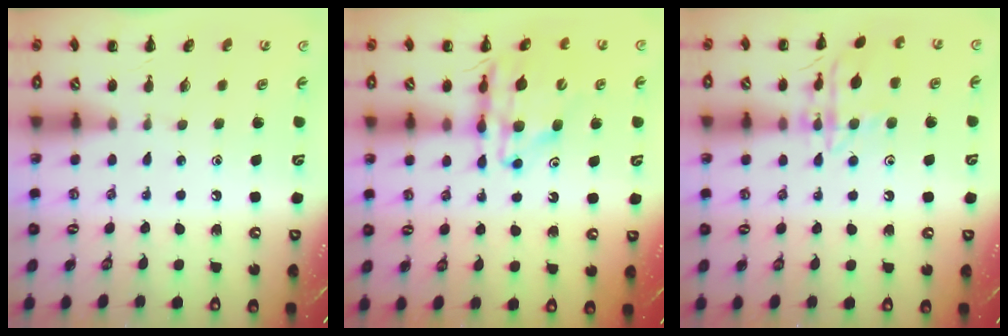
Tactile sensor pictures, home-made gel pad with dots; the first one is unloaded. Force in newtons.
{"total": 13.0, "press": 12.5, "slide": 3.7}
{"total": 13.7, "press": 13.7, "slide": 0.6}